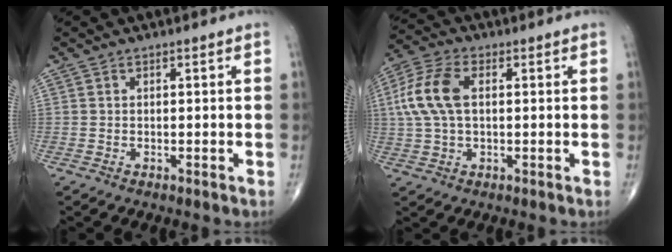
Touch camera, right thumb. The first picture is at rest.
{"total": 10.2, "force": [1.5, 5.7, 8.3], "torque": [-0.192, 0.018, 0.026]}